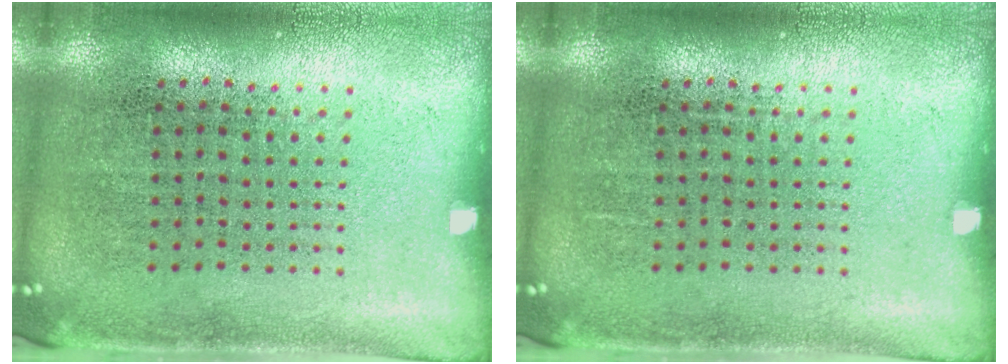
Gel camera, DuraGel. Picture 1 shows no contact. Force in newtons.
{"total": 0.0}